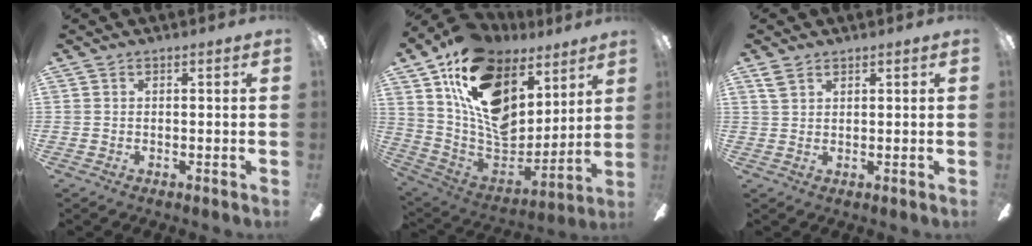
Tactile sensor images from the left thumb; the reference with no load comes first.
{"total": 20.9, "force": [10.6, 13.3, 12.2], "torque": [-0.224, -0.064, 0.191]}
{"total": 2.7, "force": [1.9, 1.4, 1.3], "torque": [-0.030, 0.001, 0.036]}